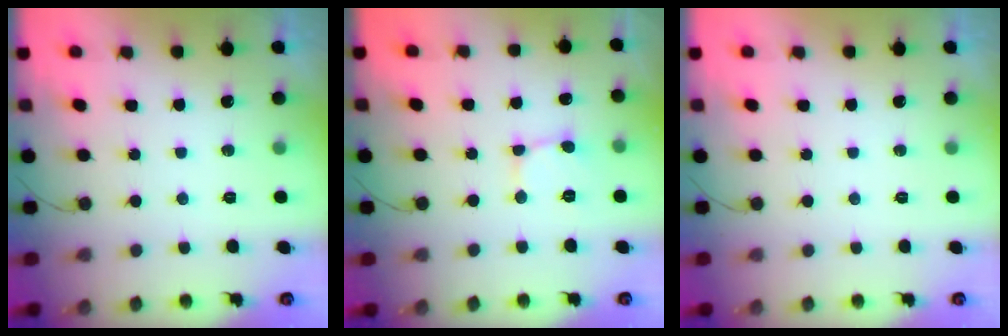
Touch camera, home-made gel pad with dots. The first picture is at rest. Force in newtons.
{"total": 2.3, "press": 2.3, "slide": 0.1}
{"total": 0.0}